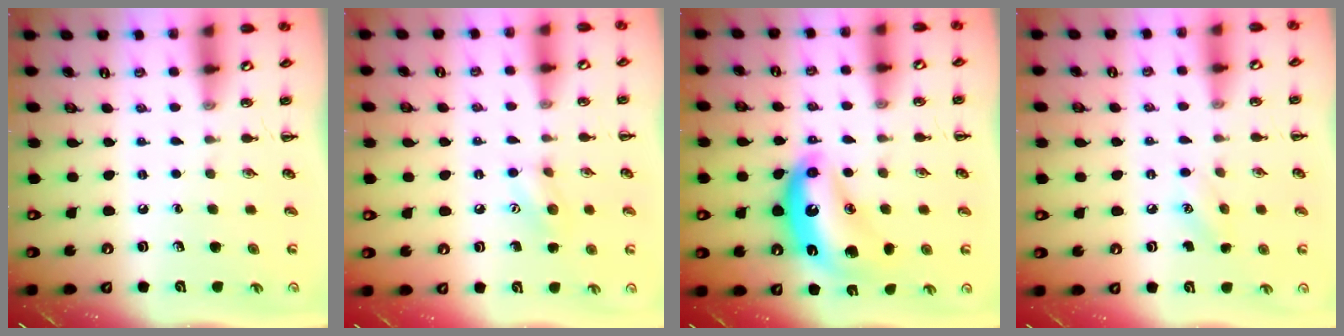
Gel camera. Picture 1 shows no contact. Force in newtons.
{"total": 8.1, "press": 8.0, "slide": 1.5}
{"total": 15.3, "press": 15.3, "slide": 1.3}
{"total": 7.4, "press": 7.2, "slide": 2.0}